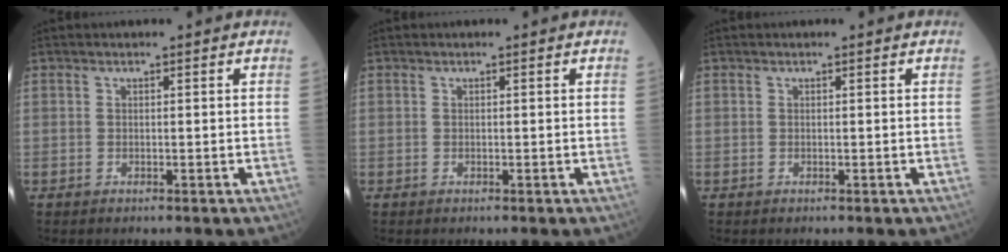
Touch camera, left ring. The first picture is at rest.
{"total": 0.0}
{"total": 0.0}